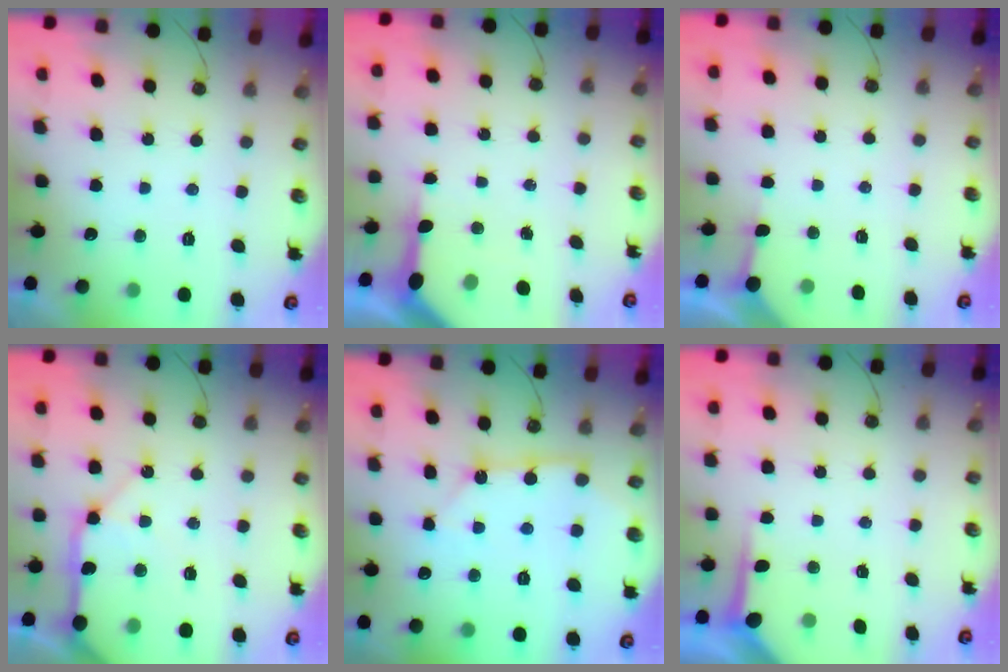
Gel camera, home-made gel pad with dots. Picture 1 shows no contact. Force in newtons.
{"total": 9.1, "press": 9.1, "slide": 1.0}
{"total": 3.5, "press": 3.5, "slide": 0.2}
{"total": 17.0, "press": 16.8, "slide": 2.6}
{"total": 7.6, "press": 7.5, "slide": 0.7}
{"total": 4.5, "press": 4.5, "slide": 0.3}